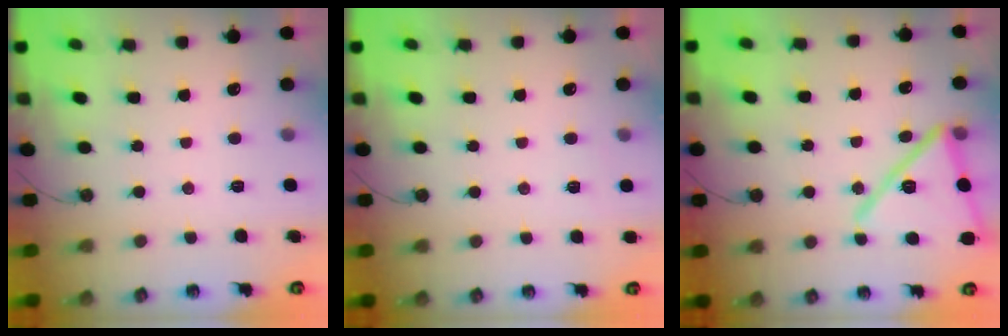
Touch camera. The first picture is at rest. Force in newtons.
{"total": 3.5, "press": 3.5, "slide": 0.7}
{"total": 17.2, "press": 16.9, "slide": 2.8}